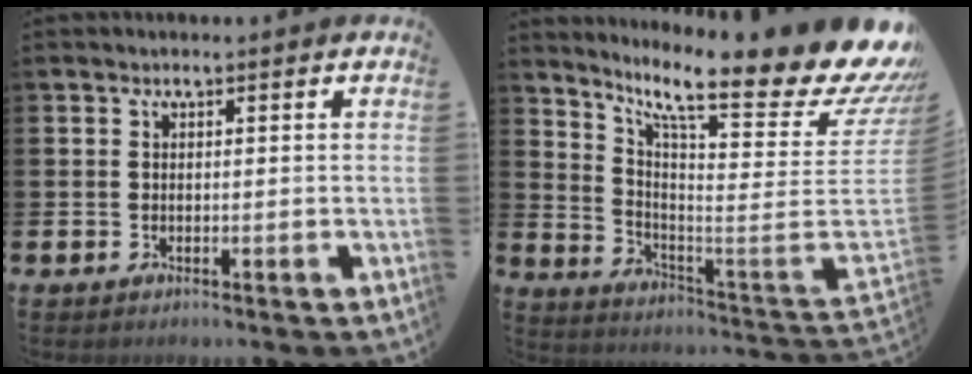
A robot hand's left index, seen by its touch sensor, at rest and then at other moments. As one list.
[{"total": 13.9, "force": [10.3, 2.8, 9.0], "torque": [-0.156, -0.097, 0.161]}]